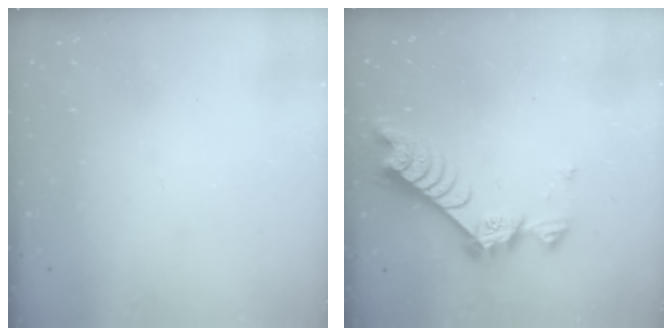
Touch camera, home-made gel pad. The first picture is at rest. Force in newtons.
{"total": 9.2, "press": 9.1, "slide": 0.8}